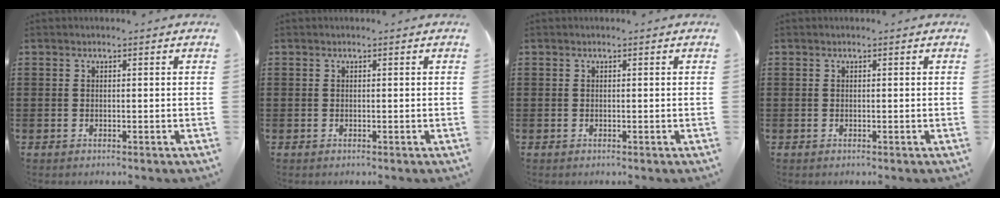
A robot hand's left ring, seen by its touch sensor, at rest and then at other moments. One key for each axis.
{"total": 0.0}
{"total": 0.0}
{"total": 0.0}